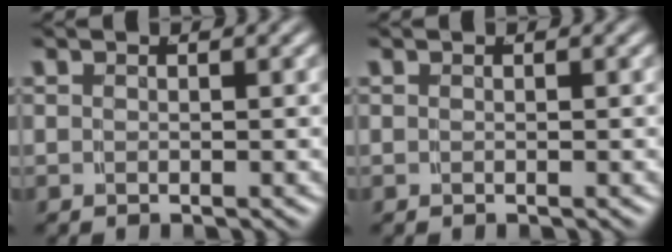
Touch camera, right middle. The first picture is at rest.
{"total": 0.0}